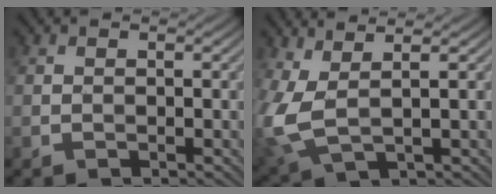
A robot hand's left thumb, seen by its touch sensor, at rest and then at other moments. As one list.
[{"total": 6.3, "force": [1.3, 2.6, 5.5], "torque": [-0.154, -0.002, 0.028]}]